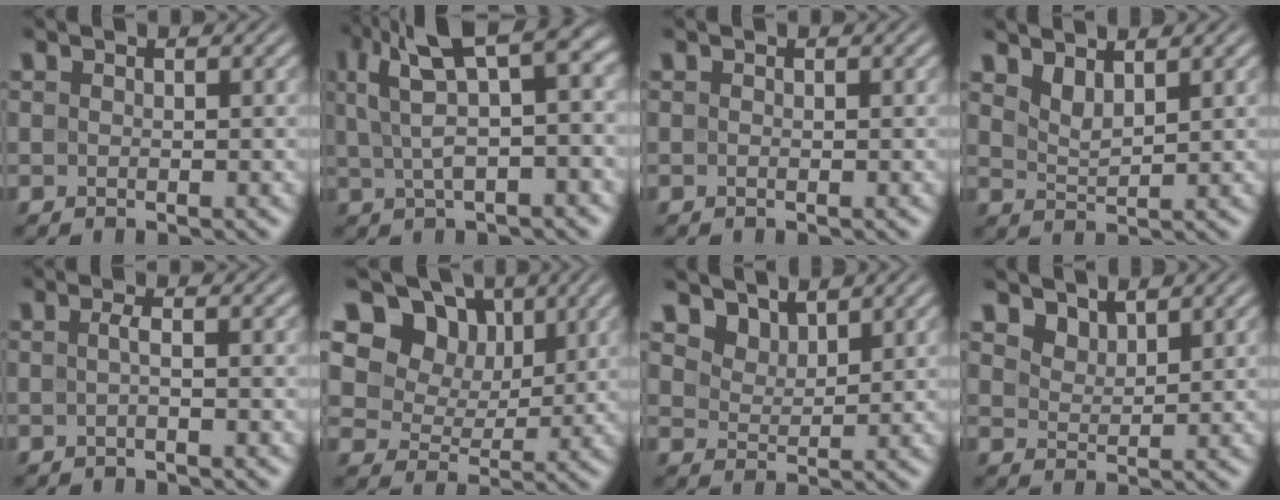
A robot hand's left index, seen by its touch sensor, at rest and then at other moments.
{"total": 8.7, "force": [3.0, 2.9, 7.6], "torque": [-0.142, 0.022, 0.052]}
{"total": 0.0}
{"total": 1.9, "force": [1.5, 0.5, 1.0], "torque": [-0.026, -0.008, 0.036]}
{"total": 0.8, "force": [-0.3, -0.1, 0.8], "torque": [-0.019, 0.000, -0.005]}
{"total": 11.6, "force": [5.9, 8.3, 5.5], "torque": [-0.113, 0.008, 0.109]}
{"total": 3.6, "force": [3.0, 1.6, 1.2], "torque": [-0.041, -0.017, 0.071]}
{"total": 2.2, "force": [1.9, 0.9, 0.7], "torque": [-0.025, -0.011, 0.045]}